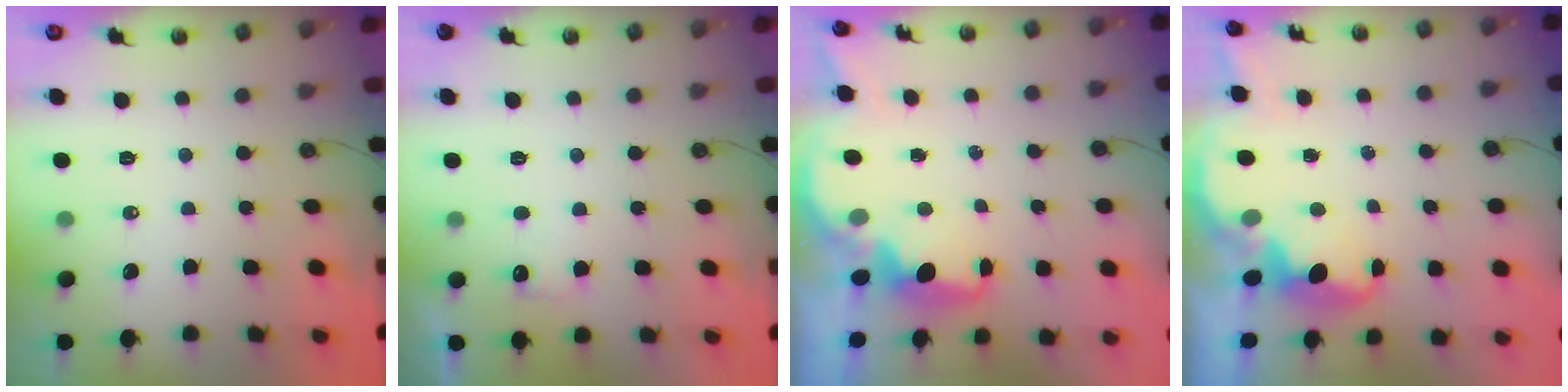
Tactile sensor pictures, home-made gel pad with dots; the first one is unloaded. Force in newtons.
{"total": 5.6, "press": 5.6, "slide": 0.4}
{"total": 2.4, "press": 2.3, "slide": 0.8}
{"total": 3.1, "press": 3.1, "slide": 0.6}